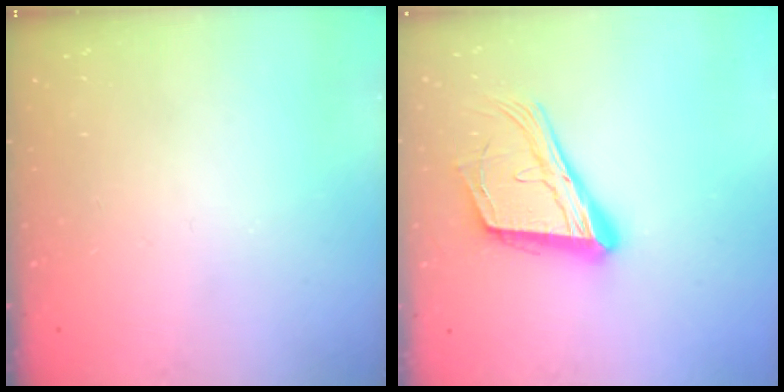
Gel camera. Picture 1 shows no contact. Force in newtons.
{"total": 18.8, "press": 18.5, "slide": 3.2}